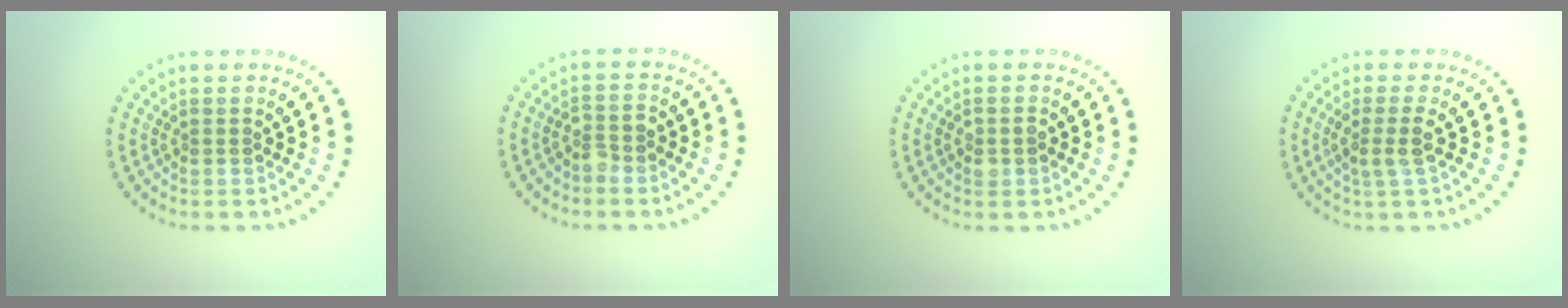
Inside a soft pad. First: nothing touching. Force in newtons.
{"total": 1.7, "press": 1.4, "slide": 0.9}
{"total": 1.2, "press": 1.2, "slide": 0.3}
{"total": 2.0, "press": 1.6, "slide": 1.2}